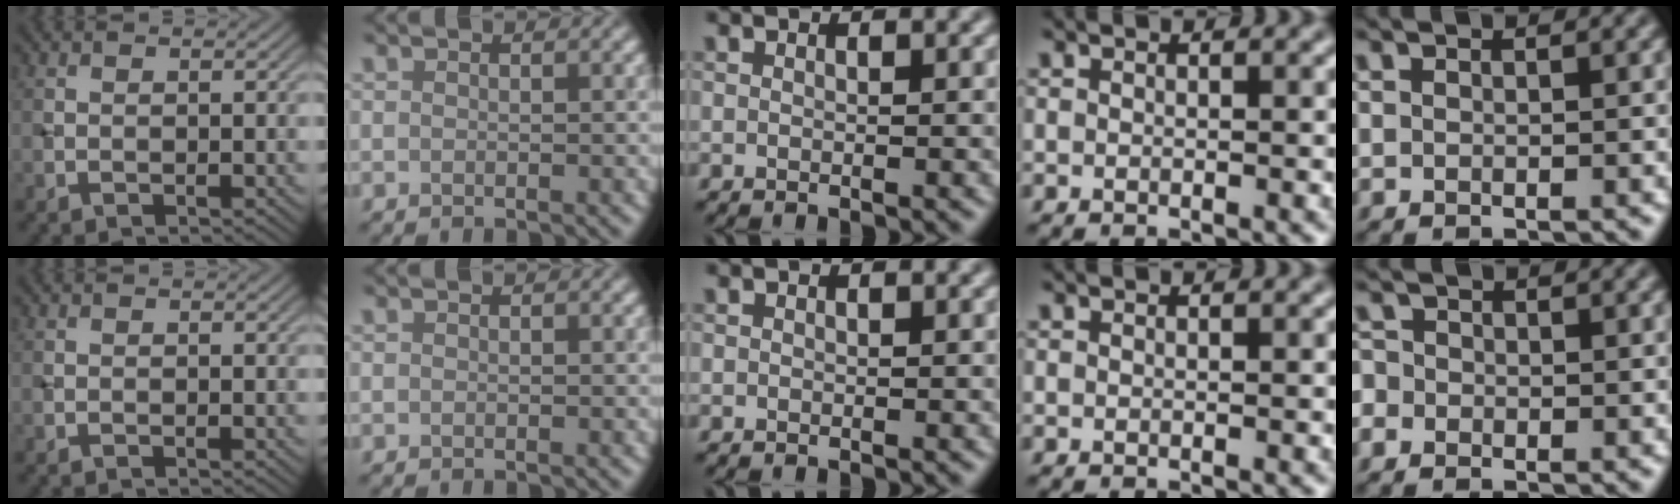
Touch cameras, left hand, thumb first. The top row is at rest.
{"little": {"total": 1.8, "force": [-0.5, 1.7, 0.5], "torque": [-0.006, 0.015, -0.023]}}